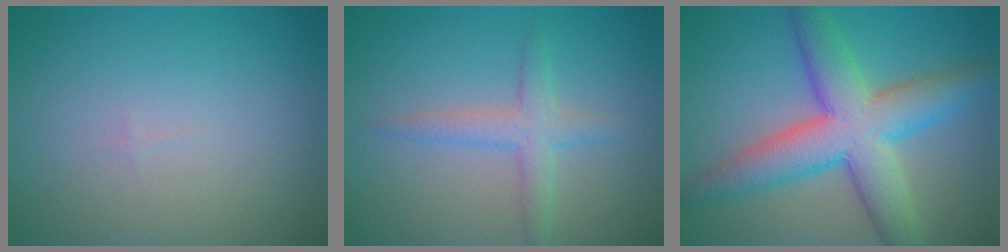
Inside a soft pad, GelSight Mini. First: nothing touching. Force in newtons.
{"total": 2.7, "press": 2.7, "slide": 0.1}
{"total": 8.5, "press": 8.5, "slide": 0.3}